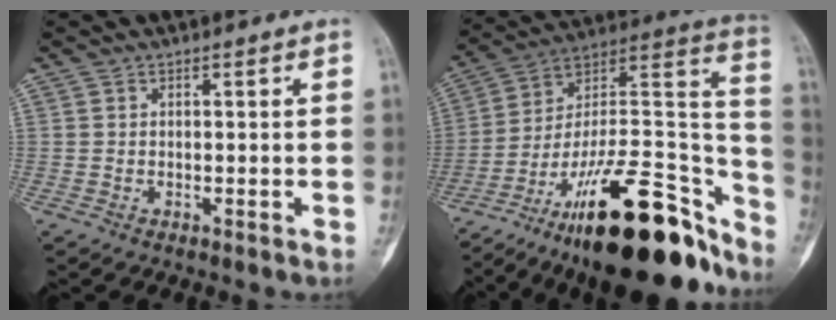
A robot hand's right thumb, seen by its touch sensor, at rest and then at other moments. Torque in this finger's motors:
{"motor_torque": [3.68, 1.33, 1.14, -1.63, 0.74]}